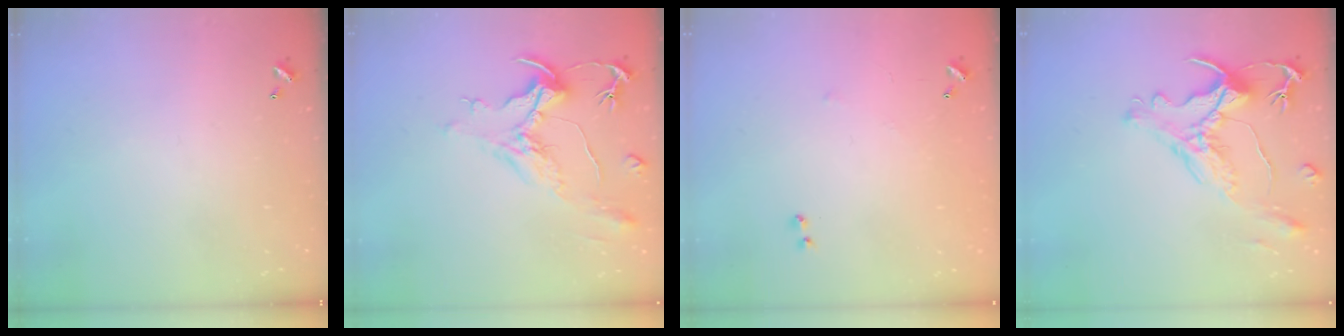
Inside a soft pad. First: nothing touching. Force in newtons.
{"total": 2.2, "press": 1.7, "slide": 1.3}
{"total": 7.7, "press": 7.7, "slide": 0.8}
{"total": 2.8, "press": 2.5, "slide": 1.3}